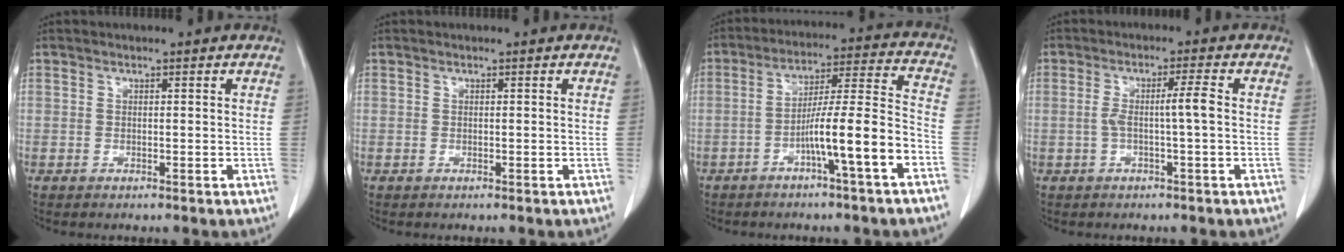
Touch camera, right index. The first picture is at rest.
{"total": 0.0}
{"total": 11.6, "force": [-5.1, -0.3, 10.5], "torque": [-0.175, 0.018, -0.083]}
{"total": 3.8, "force": [-0.3, -0.4, 3.7], "torque": [-0.071, 0.007, -0.003]}